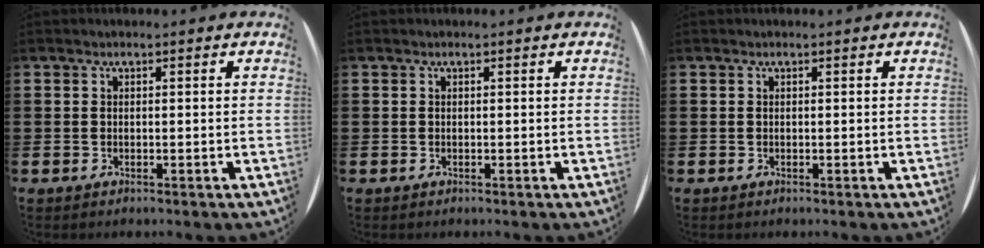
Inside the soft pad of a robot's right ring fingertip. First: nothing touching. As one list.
[{"total": 0.0}, {"total": 0.0}]